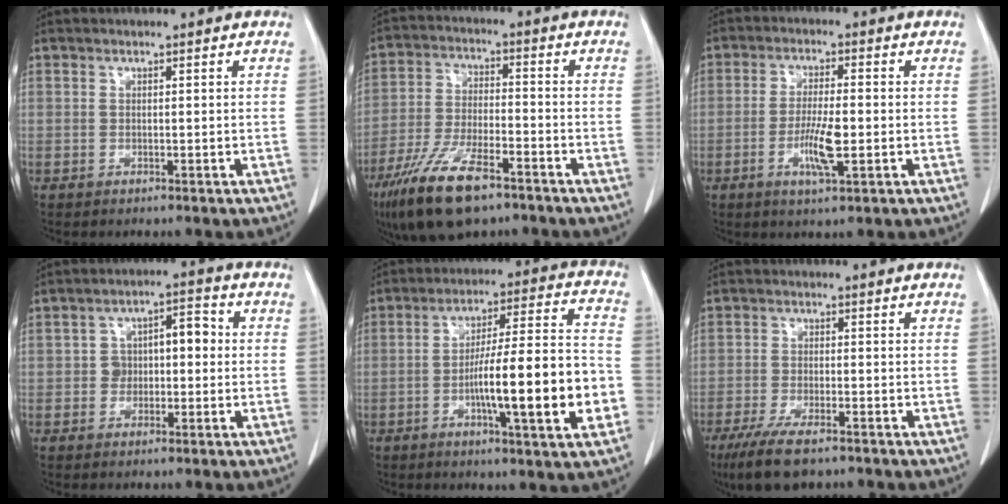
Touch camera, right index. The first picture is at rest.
{"total": 13.4, "force": [-8.9, 3.9, 9.3], "torque": [-0.184, -0.020, -0.160]}
{"total": 6.3, "force": [-1.7, 0.7, 6.1], "torque": [-0.116, -0.008, -0.029]}
{"total": 5.7, "force": [-0.1, 3.5, 4.4], "torque": [-0.074, 0.039, 0.001]}
{"total": 17.1, "force": [-4.4, 1.0, 16.5], "torque": [-0.259, 0.008, -0.065]}
{"total": 8.3, "force": [-5.8, 2.1, 5.4], "torque": [-0.099, -0.018, -0.097]}